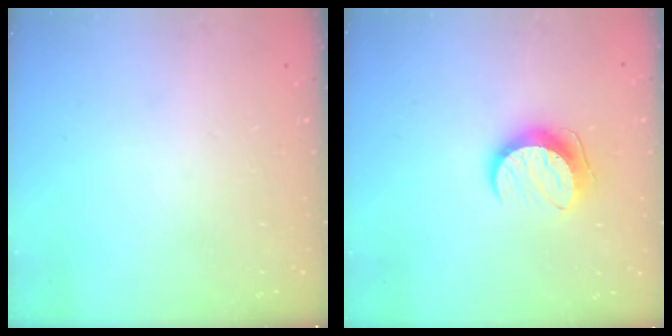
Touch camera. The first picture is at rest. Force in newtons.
{"total": 9.8, "press": 9.8, "slide": 0.1}